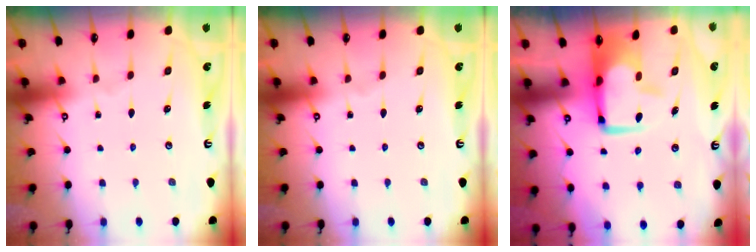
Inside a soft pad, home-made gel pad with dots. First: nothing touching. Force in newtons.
{"total": 0.0}
{"total": 8.3, "press": 8.1, "slide": 1.4}